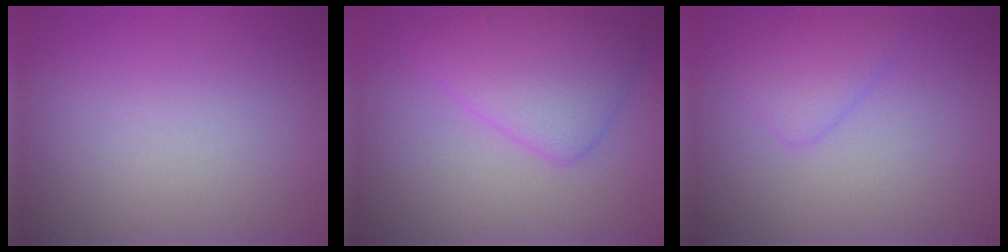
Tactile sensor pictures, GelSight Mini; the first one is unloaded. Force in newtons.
{"total": 4.6, "press": 4.5, "slide": 0.1}
{"total": 2.1, "press": 2.1, "slide": 0.2}